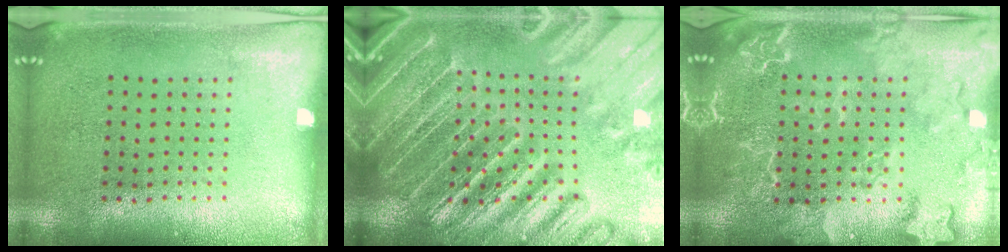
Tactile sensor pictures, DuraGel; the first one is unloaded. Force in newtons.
{"total": 4.9, "press": 4.4, "slide": 2.2}
{"total": 2.5, "press": 2.4, "slide": 0.4}